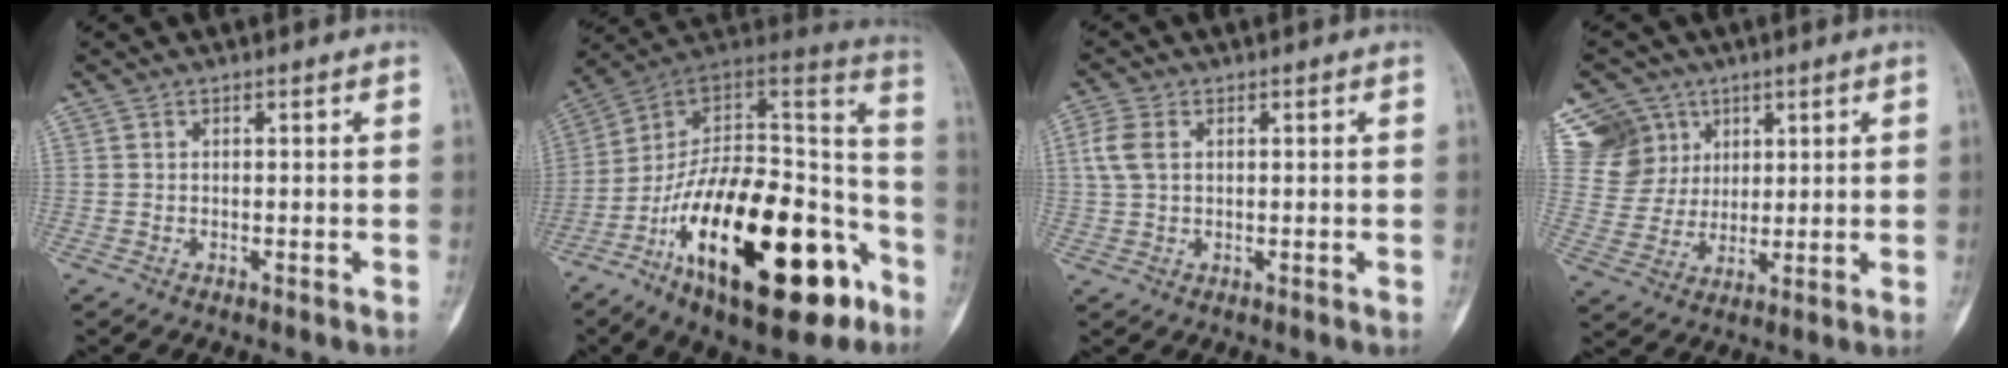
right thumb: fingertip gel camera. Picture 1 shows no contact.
{"total": 32.6, "force": [-14.8, 14.5, 25.1], "torque": [-0.342, 0.081, -0.231]}
{"total": 4.7, "force": [1.1, 3.0, 3.4], "torque": [-0.086, 0.009, 0.023]}
{"total": 12.6, "force": [6.5, 10.5, 2.5], "torque": [-0.021, -0.011, 0.136]}